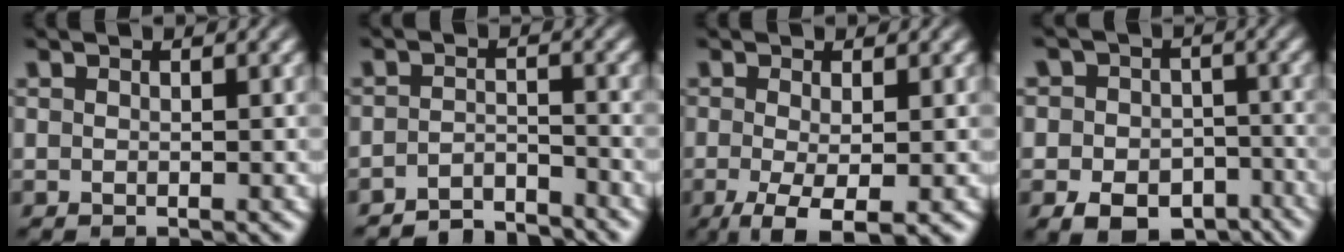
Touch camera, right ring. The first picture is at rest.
{"total": 4.4, "force": [-4.3, 1.0, 0.7], "torque": [-0.007, -0.015, -0.071]}
{"total": 5.5, "force": [-3.6, 1.9, 3.8], "torque": [-0.086, -0.044, -0.036]}
{"total": 8.9, "force": [-5.5, 6.6, 2.2], "torque": [-0.028, -0.026, -0.094]}